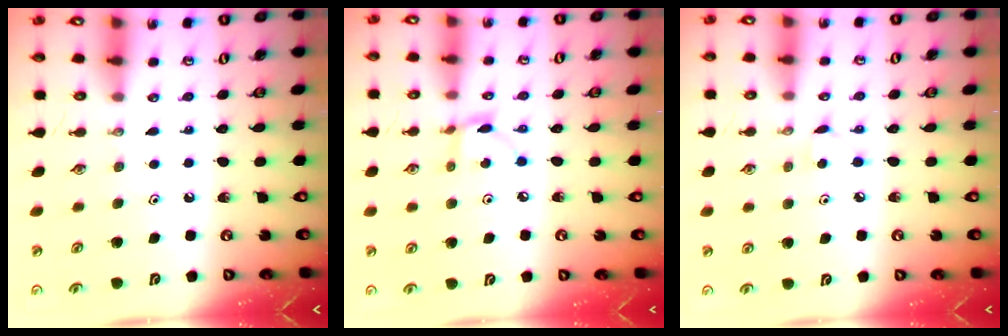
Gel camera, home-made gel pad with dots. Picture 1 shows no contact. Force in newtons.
{"total": 3.1, "press": 3.1, "slide": 0.2}
{"total": 3.2, "press": 3.1, "slide": 0.4}